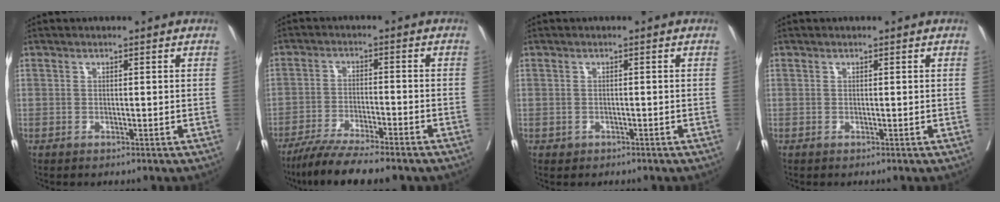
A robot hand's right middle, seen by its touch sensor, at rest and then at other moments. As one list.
[{"total": 10.7, "force": [-8.8, 0.7, 6.0], "torque": [-0.094, -0.025, -0.142]}, {"total": 0.9, "force": [-0.5, 0.8, 0.1], "torque": [-0.004, 0.003, -0.005]}, {"total": 0.0}]